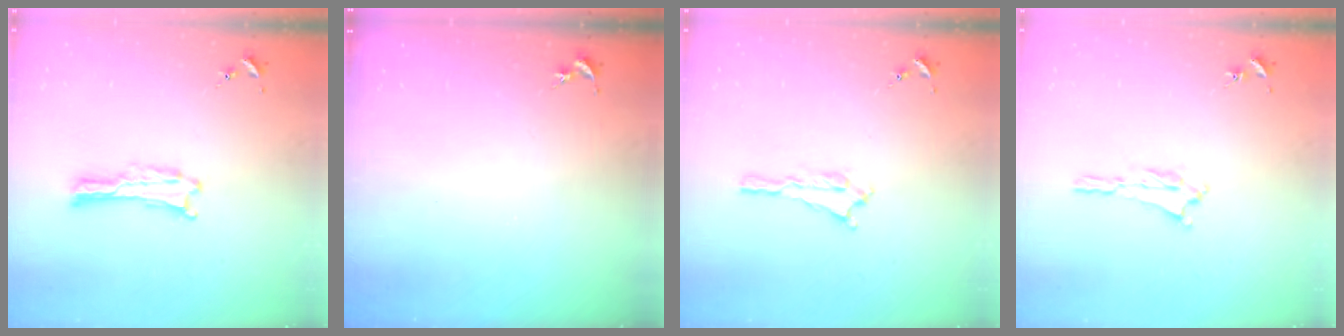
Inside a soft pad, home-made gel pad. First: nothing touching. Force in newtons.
{"total": 0.0}
{"total": 1.4, "press": 1.4, "slide": 0.2}
{"total": 1.2, "press": 1.1, "slide": 0.5}